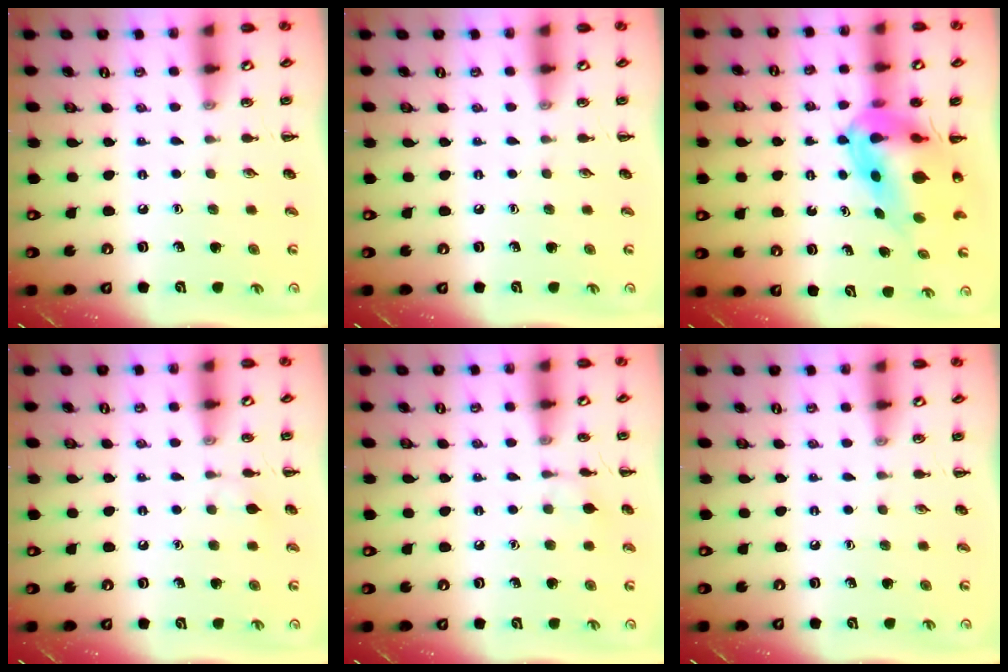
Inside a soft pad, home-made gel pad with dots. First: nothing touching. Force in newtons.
{"total": 0.0}
{"total": 10.8, "press": 10.2, "slide": 3.4}
{"total": 3.7, "press": 3.6, "slide": 0.9}
{"total": 5.7, "press": 5.5, "slide": 1.7}
{"total": 0.0}